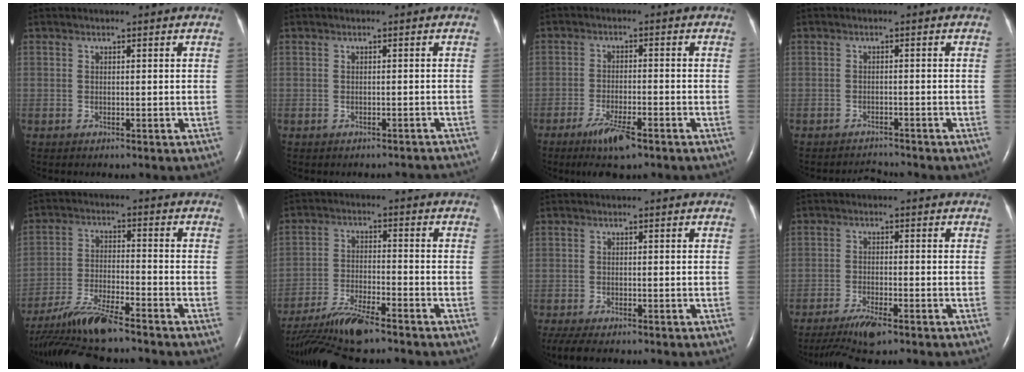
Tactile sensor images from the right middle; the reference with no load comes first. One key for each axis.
{"total": 2.9, "fx": -2.7, "fy": 0.9, "fz": 0.3, "tx": -0.001, "ty": -0.002, "tz": -0.028}
{"total": 6.5, "fx": -4.4, "fy": 1.0, "fz": 4.8, "tx": -0.098, "ty": -0.013, "tz": -0.074}
{"total": 2.0, "fx": -1.9, "fy": -0.1, "fz": -0.6, "tx": 0.005, "ty": -0.014, "tz": -0.028}
{"total": 11.8, "fx": -10.3, "fy": 0.4, "fz": 5.7, "tx": -0.112, "ty": -0.019, "tz": -0.183}
{"total": 12.2, "fx": -10.1, "fy": 1.5, "fz": 6.7, "tx": -0.129, "ty": -0.023, "tz": -0.176}
{"total": 5.7, "fx": -4.4, "fy": 1.7, "fz": 3.2, "tx": -0.058, "ty": -0.016, "tz": -0.070}
{"total": 6.1, "fx": -4.5, "fy": 0.8, "fz": 4.0, "tx": -0.078, "ty": -0.017, "tz": -0.081}